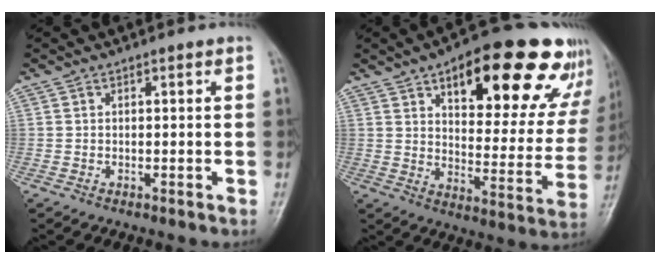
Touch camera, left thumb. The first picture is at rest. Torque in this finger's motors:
{"motor_torque": [1.85, 1.82, 1.62, -1.15, 0.13]}